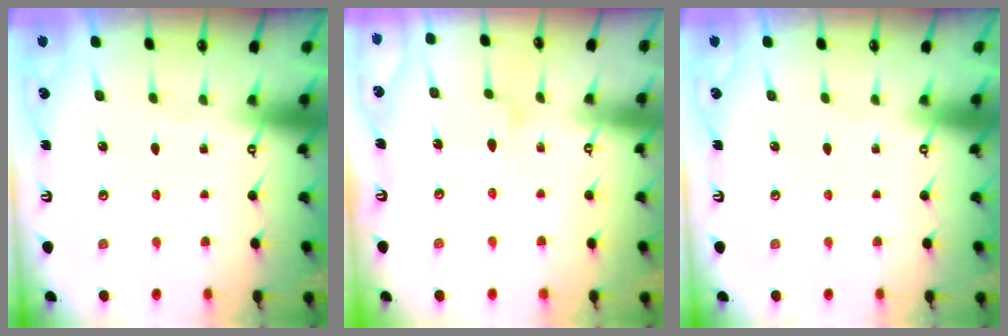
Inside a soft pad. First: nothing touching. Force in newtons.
{"total": 8.1, "press": 8.0, "slide": 0.4}
{"total": 0.0}